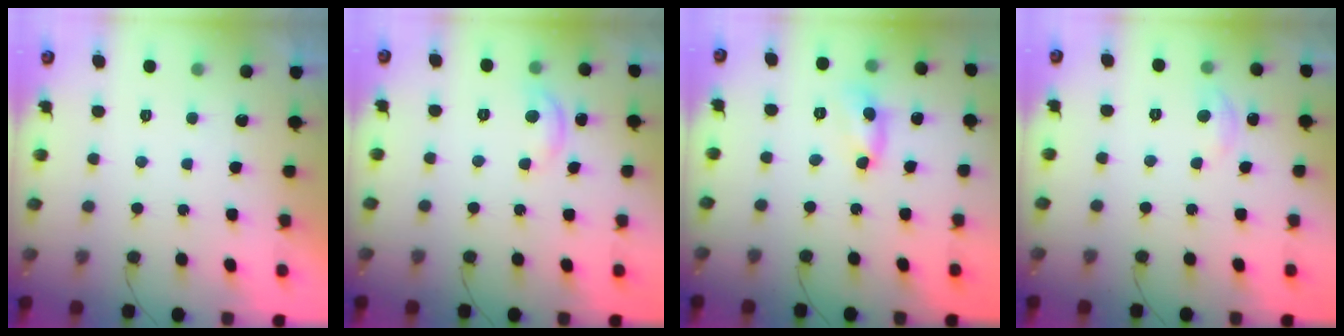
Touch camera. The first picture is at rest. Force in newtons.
{"total": 5.5, "press": 5.5, "slide": 0.2}
{"total": 5.2, "press": 5.2, "slide": 0.3}
{"total": 2.7, "press": 2.7, "slide": 0.3}